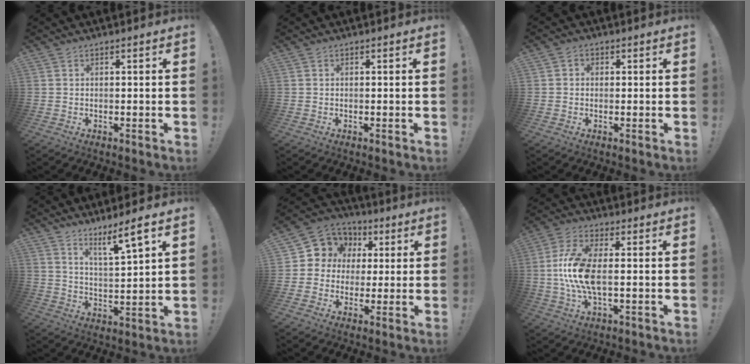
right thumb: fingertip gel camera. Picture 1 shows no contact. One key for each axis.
{"total": 0.0}
{"total": 1.7, "fx": -0.4, "fy": 1.4, "fz": 0.7, "tx": -0.014, "ty": 0.006, "tz": -0.008}
{"total": 8.4, "fx": 6.1, "fy": 0.3, "fz": 5.7, "tx": -0.085, "ty": -0.043, "tz": 0.098}
{"total": 8.5, "fx": 1.3, "fy": 8.1, "fz": 2.1, "tx": -0.030, "ty": -0.006, "tz": 0.032}
{"total": 13.3, "fx": -0.3, "fy": 6.0, "fz": 11.8, "tx": -0.220, "ty": -0.005, "tz": -0.005}